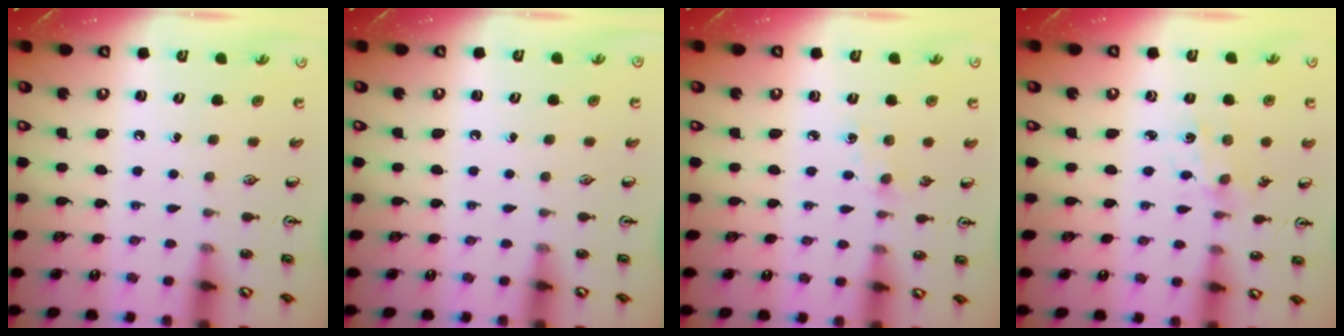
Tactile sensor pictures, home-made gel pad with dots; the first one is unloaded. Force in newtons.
{"total": 0.0}
{"total": 4.5, "press": 4.4, "slide": 0.5}
{"total": 1.7, "press": 1.6, "slide": 0.3}